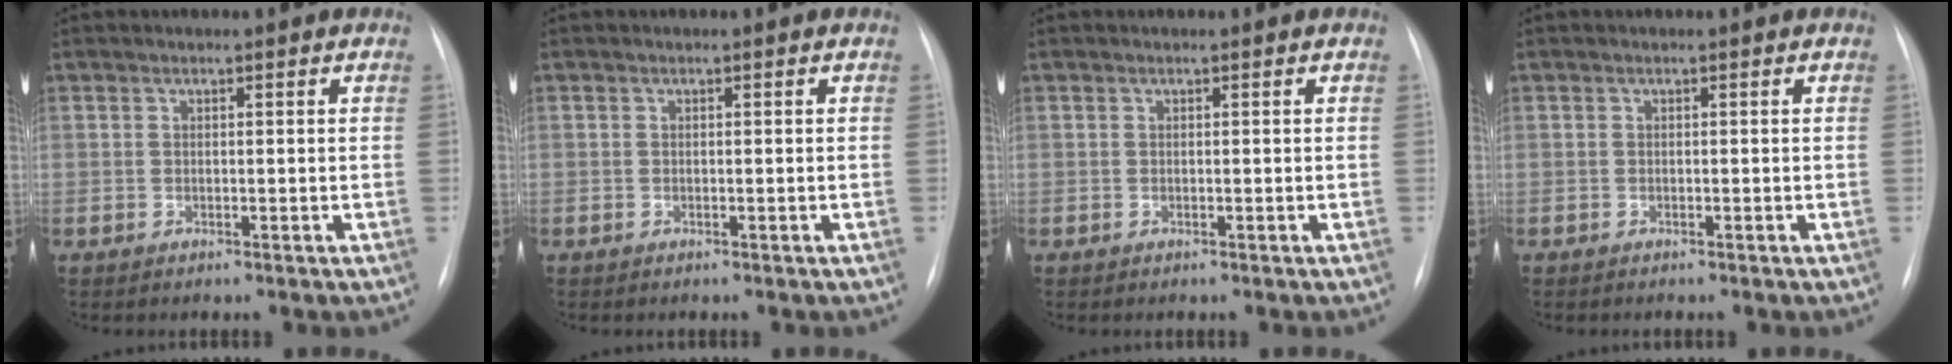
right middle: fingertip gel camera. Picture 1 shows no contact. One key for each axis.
{"total": 0.0}
{"total": 0.0}
{"total": 0.0}